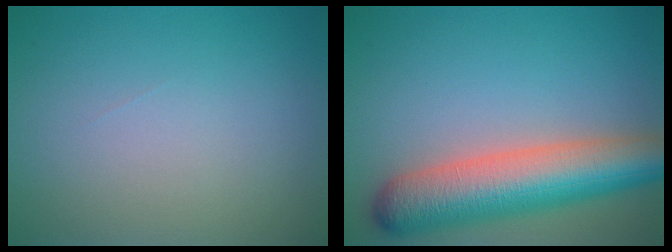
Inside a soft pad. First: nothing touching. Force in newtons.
{"total": 9.0, "press": 9.0, "slide": 0.6}